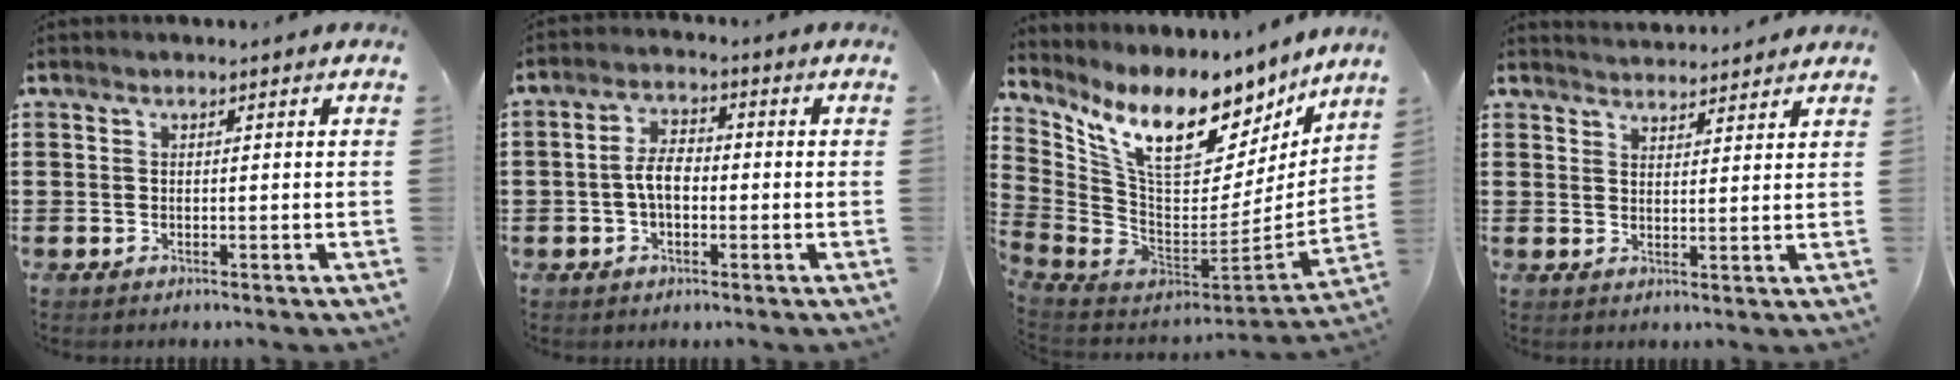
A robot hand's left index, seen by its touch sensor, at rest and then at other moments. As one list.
[{"total": 4.7, "force": [-0.8, 2.4, 4.0], "torque": [-0.085, 0.005, -0.019]}, {"total": 13.9, "force": [9.7, 4.8, 8.8], "torque": [-0.190, -0.073, 0.164]}, {"total": 2.9, "force": [2.9, 0.0, -0.1], "torque": [-0.005, -0.009, 0.054]}]